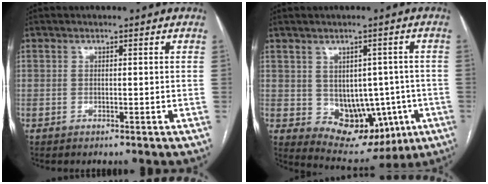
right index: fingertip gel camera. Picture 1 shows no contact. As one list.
[{"total": 10.1, "force": [-1.7, 7.1, 7.0], "torque": [-0.081, 0.017, 0.004]}]